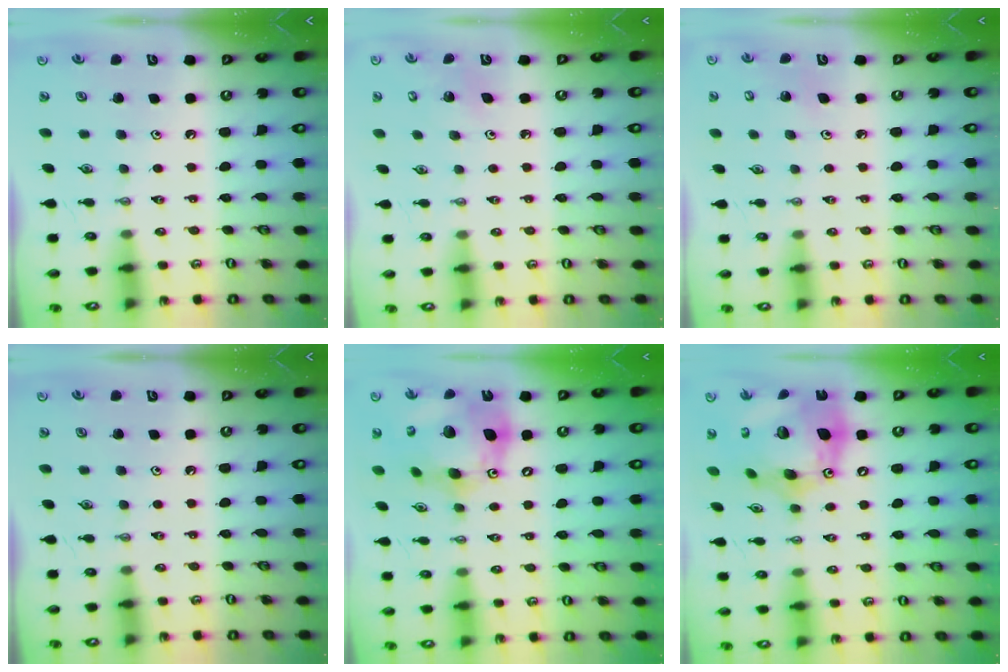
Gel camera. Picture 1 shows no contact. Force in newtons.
{"total": 5.0, "press": 5.0, "slide": 0.5}
{"total": 3.8, "press": 3.8, "slide": 0.6}
{"total": 0.0}
{"total": 20.4, "press": 20.2, "slide": 3.3}
{"total": 22.7, "press": 22.5, "slide": 2.6}